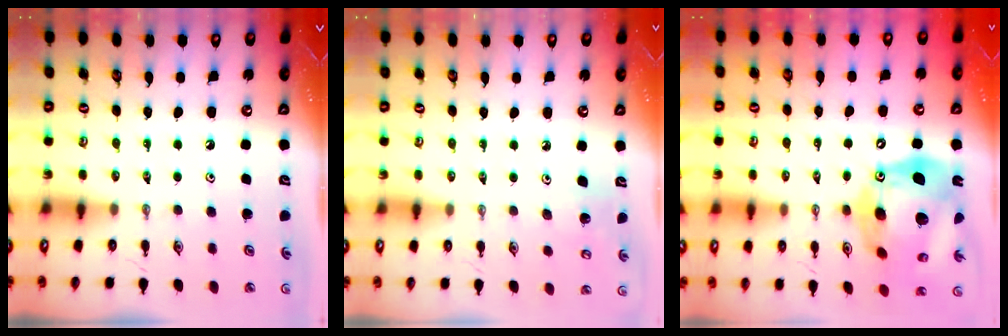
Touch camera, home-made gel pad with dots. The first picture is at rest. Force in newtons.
{"total": 6.5, "press": 6.2, "slide": 1.9}
{"total": 24.3, "press": 24.1, "slide": 2.8}